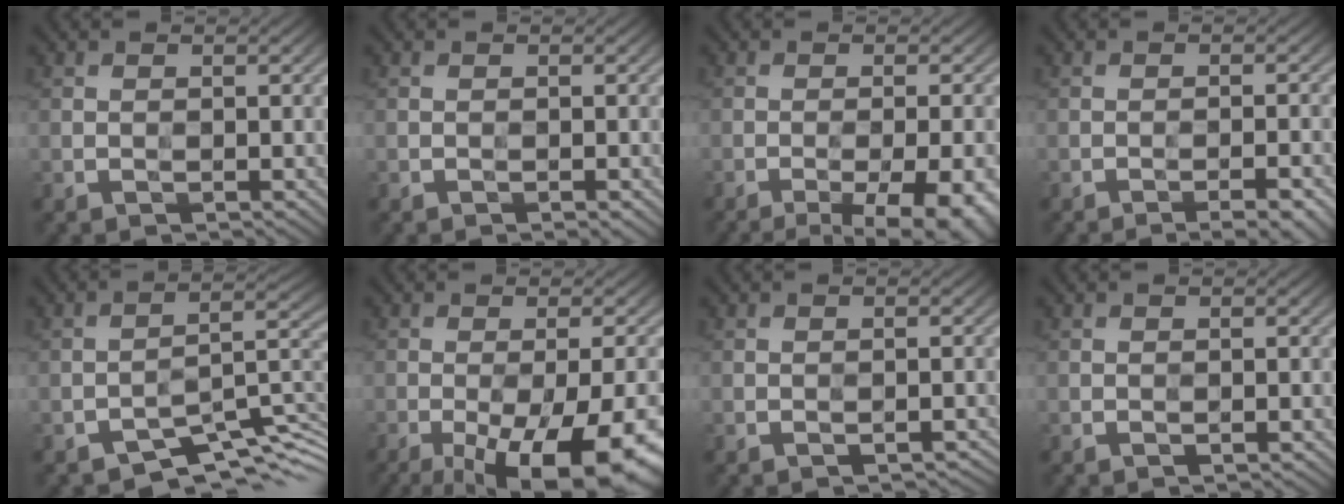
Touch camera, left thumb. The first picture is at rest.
{"total": 0.7, "force": [-0.5, 0.0, 0.6], "torque": [-0.009, 0.000, -0.009]}
{"total": 11.1, "force": [-6.1, 3.3, 8.6], "torque": [-0.109, -0.008, -0.067]}
{"total": 4.6, "force": [-3.0, 0.8, 3.3], "torque": [-0.050, 0.016, -0.044]}
{"total": 7.5, "force": [-5.6, 2.5, 4.3], "torque": [-0.053, -0.003, -0.099]}
{"total": 16.4, "force": [-8.4, 5.1, 13.2], "torque": [-0.185, -0.018, -0.108]}
{"total": 0.7, "force": [-0.6, 0.1, 0.4], "torque": [-0.004, 0.002, -0.008]}
{"total": 0.0}